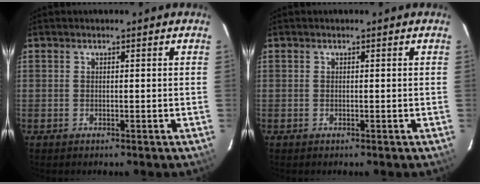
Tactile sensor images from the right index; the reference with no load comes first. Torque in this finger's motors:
{"motor_torque": [0.03, -0.03, 0.01, 0.00]}